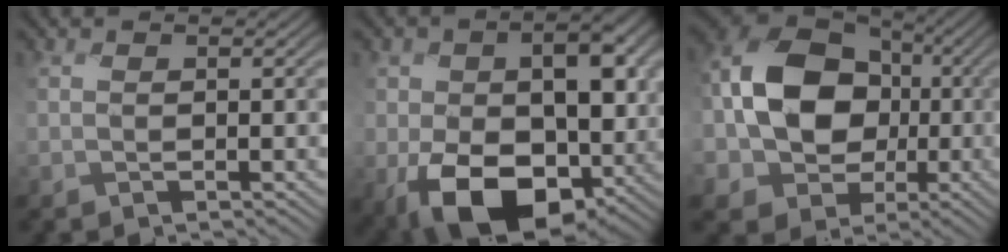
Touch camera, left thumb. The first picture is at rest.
{"total": 17.0, "force": [-3.4, 11.3, 12.2], "torque": [-0.176, -0.049, -0.044]}
{"total": 13.8, "force": [-0.8, 11.3, 8.0], "torque": [-0.163, -0.005, -0.030]}